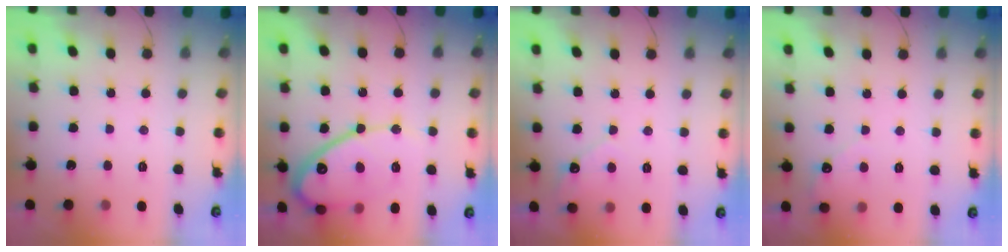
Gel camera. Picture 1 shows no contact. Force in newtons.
{"total": 14.4, "press": 14.4, "slide": 1.1}
{"total": 4.0, "press": 4.0, "slide": 0.2}
{"total": 2.6, "press": 2.6, "slide": 0.2}